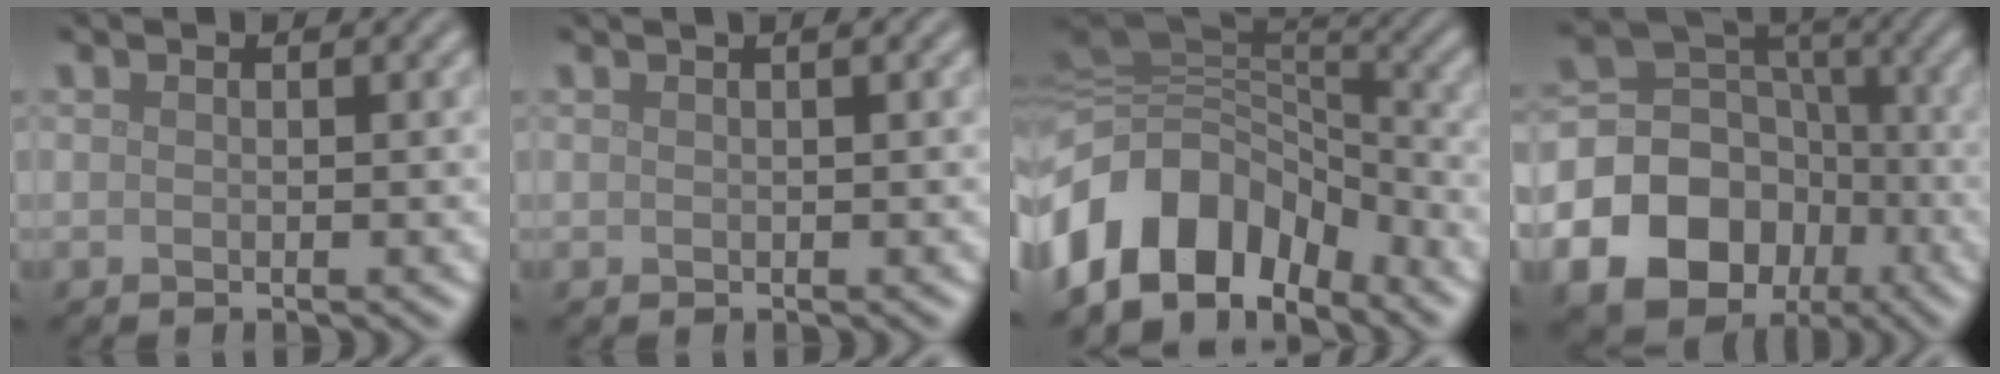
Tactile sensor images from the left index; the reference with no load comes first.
{"total": 0.8, "force": [0.4, 0.2, 0.6], "torque": [-0.011, 0.004, 0.006]}
{"total": 11.5, "force": [-6.4, 7.5, 5.9], "torque": [-0.114, 0.018, -0.123]}
{"total": 17.2, "force": [-6.6, 14.7, 6.0], "torque": [-0.147, -0.040, -0.119]}